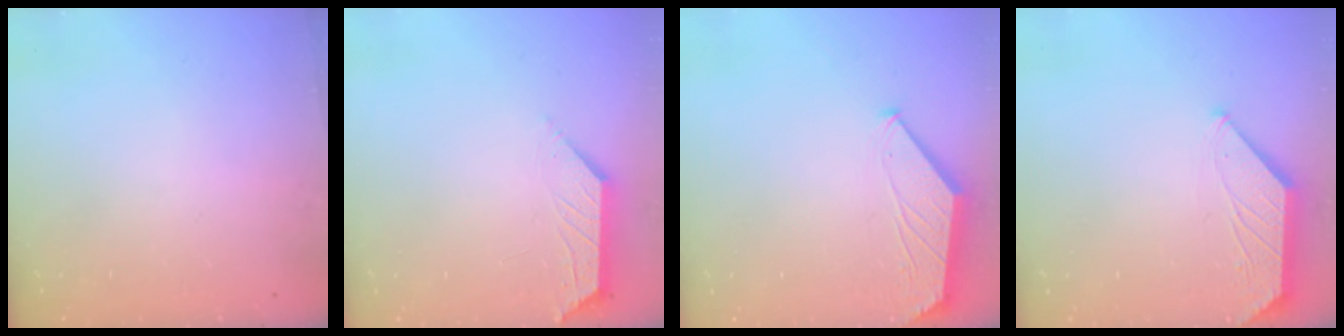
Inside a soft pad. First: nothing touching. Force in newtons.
{"total": 2.3, "press": 2.3, "slide": 0.4}
{"total": 1.6, "press": 1.6, "slide": 0.4}
{"total": 1.7, "press": 1.6, "slide": 0.3}